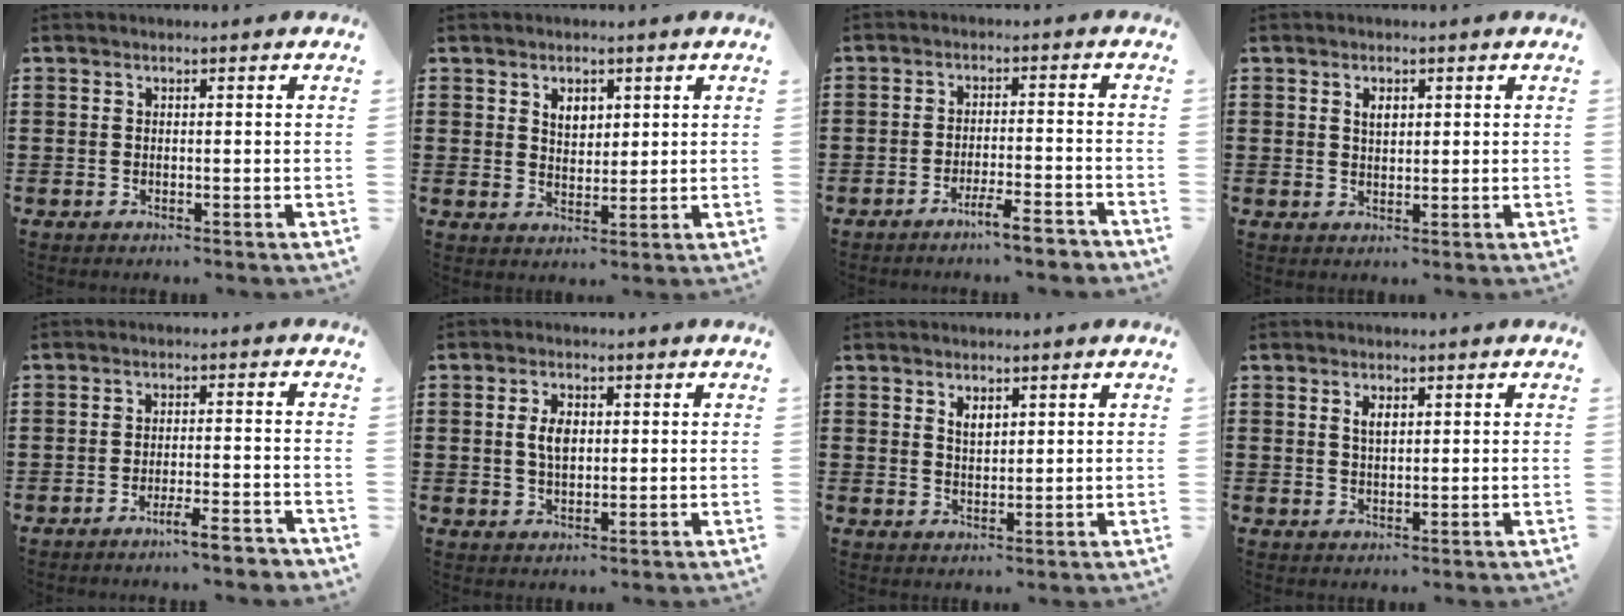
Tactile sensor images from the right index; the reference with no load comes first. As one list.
[{"total": 2.8, "force": [1.7, 1.9, 1.3], "torque": [-0.025, 0.004, 0.028]}, {"total": 4.8, "force": [-4.2, -0.1, 2.4], "torque": [-0.037, -0.005, -0.075]}, {"total": 1.5, "force": [0.8, 0.8, 1.0], "torque": [-0.023, 0.004, 0.014]}, {"total": 4.4, "force": [-3.7, 0.0, 2.4], "torque": [-0.037, -0.005, -0.065]}, {"total": 3.7, "force": [0.5, 2.1, 3.0], "torque": [-0.055, 0.006, 0.006]}, {"total": 1.9, "force": [1.5, 0.9, 0.8], "torque": [-0.019, 0.003, 0.027]}, {"total": 1.7, "force": [0.9, 0.7, 1.3], "torque": [-0.028, 0.004, 0.015]}]